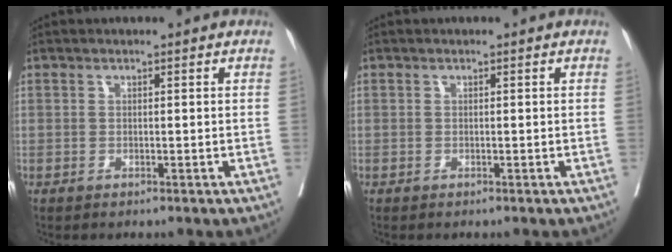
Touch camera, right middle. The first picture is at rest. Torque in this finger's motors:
{"motor_torque": [0.88, -1.26, 0.09, 0.05]}